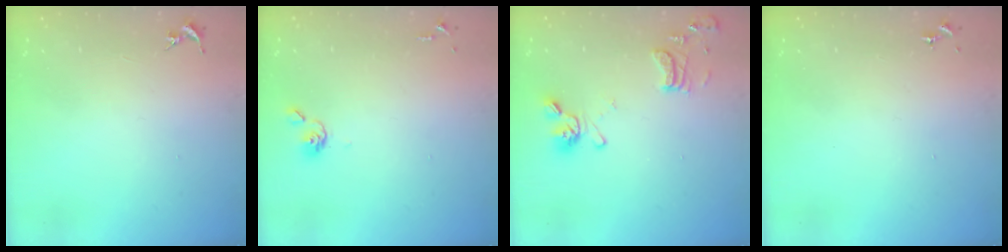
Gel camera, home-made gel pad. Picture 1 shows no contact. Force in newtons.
{"total": 3.9, "press": 3.8, "slide": 0.6}
{"total": 13.8, "press": 13.6, "slide": 2.2}
{"total": 0.0}